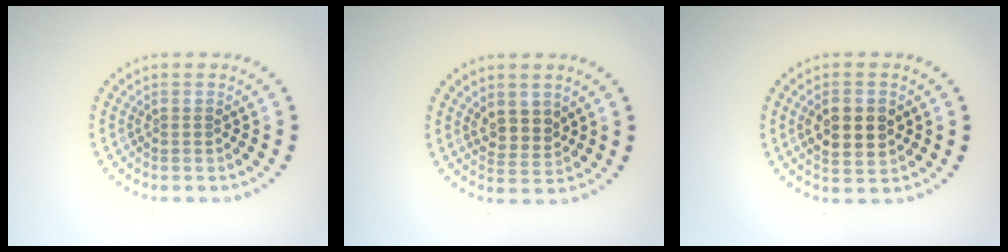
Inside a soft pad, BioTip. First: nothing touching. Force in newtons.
{"total": 2.4, "press": 2.2, "slide": 1.1}
{"total": 4.3, "press": 4.3, "slide": 0.3}